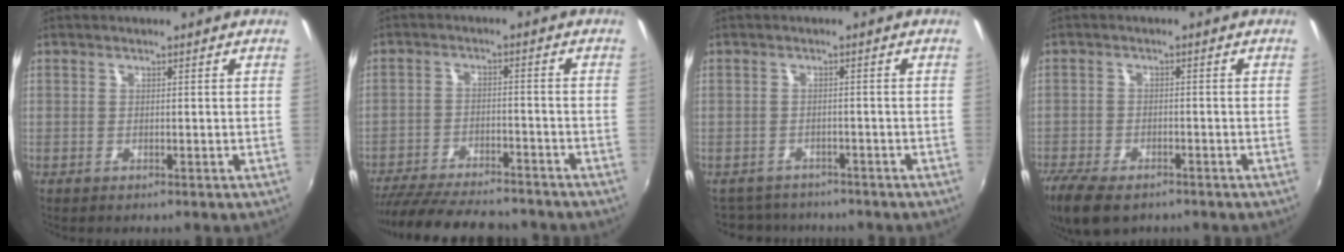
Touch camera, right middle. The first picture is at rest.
{"total": 19.1, "force": [-16.4, 4.9, 8.5], "torque": [-0.175, -0.023, -0.246]}
{"total": 6.8, "force": [-6.1, 2.8, 1.3], "torque": [-0.040, -0.004, -0.093]}
{"total": 10.2, "force": [-7.5, 4.3, 5.4], "torque": [-0.139, -0.035, -0.136]}